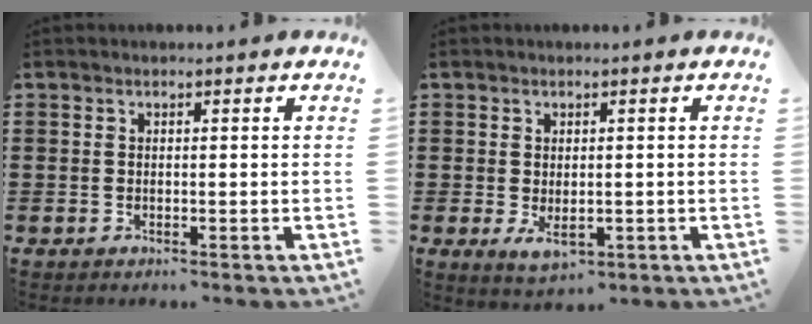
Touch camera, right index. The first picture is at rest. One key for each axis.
{"total": 2.7, "fx": -0.6, "fy": 1.4, "fz": 2.3, "tx": -0.047, "ty": -0.003, "tz": -0.011}